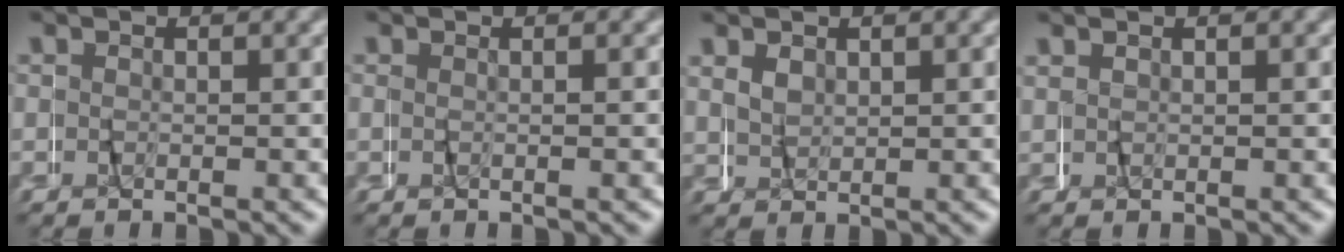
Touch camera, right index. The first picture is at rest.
{"total": 0.8, "force": [-0.3, -0.6, 0.3], "torque": [-0.013, 0.004, -0.005]}
{"total": 0.9, "force": [0.9, 0.1, -0.2], "torque": [0.001, 0.004, 0.018]}
{"total": 0.5, "force": [0.5, -0.2, -0.2], "torque": [0.000, 0.002, 0.010]}